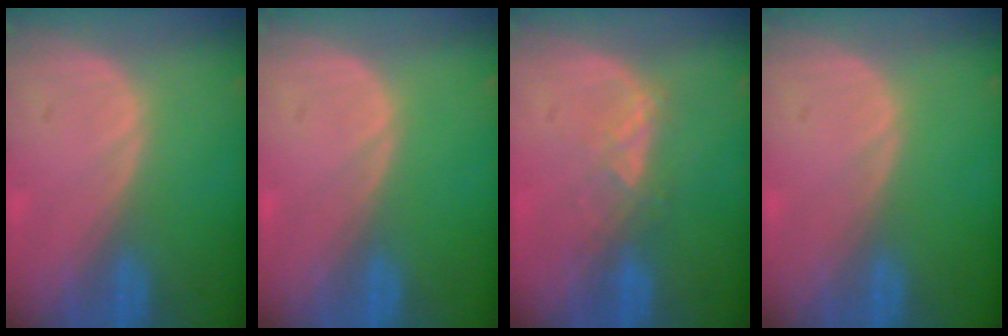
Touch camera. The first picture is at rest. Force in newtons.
{"total": 0.0}
{"total": 2.9, "press": 2.8, "slide": 0.7}
{"total": 0.0}